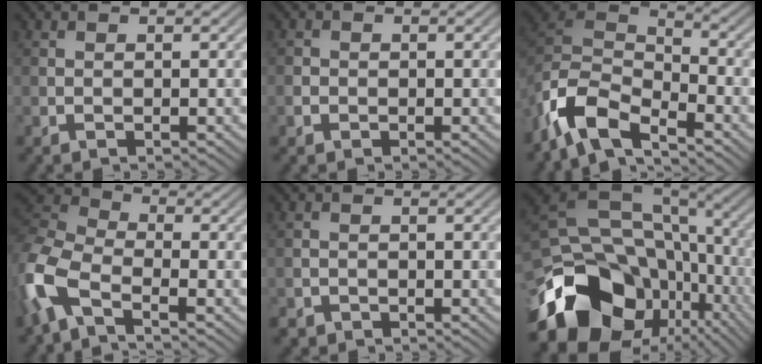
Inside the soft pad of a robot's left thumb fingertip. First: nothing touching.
{"total": 1.5, "force": [-0.5, 1.4, 0.3], "torque": [-0.002, -0.004, -0.012]}
{"total": 10.2, "force": [-7.0, 3.9, 6.3], "torque": [-0.138, -0.007, -0.156]}
{"total": 9.5, "force": [-4.4, 4.4, 7.2], "torque": [-0.183, -0.006, -0.111]}
{"total": 1.4, "force": [-1.0, 1.0, 0.2], "torque": [0.000, -0.004, -0.023]}
{"total": 20.8, "force": [-8.4, 15.1, 11.5], "torque": [-0.257, -0.028, -0.102]}